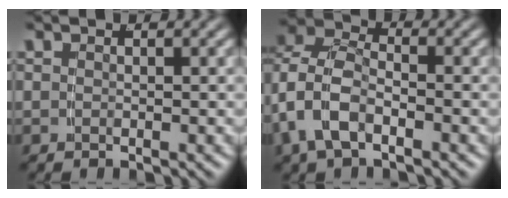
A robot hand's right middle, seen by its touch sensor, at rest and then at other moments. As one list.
[{"total": 7.7, "force": [-0.6, 6.3, 4.4], "torque": [-0.115, -0.012, -0.017]}]